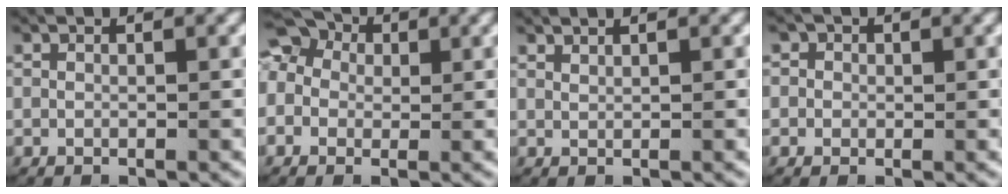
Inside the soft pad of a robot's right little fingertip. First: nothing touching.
{"total": 7.9, "force": [2.5, 6.5, 3.8], "torque": [-0.087, 0.011, 0.022]}
{"total": 0.9, "force": [0.7, -0.5, 0.0], "torque": [-0.010, -0.005, 0.022]}
{"total": 2.5, "force": [0.3, 2.4, 0.6], "torque": [-0.012, 0.010, -0.009]}